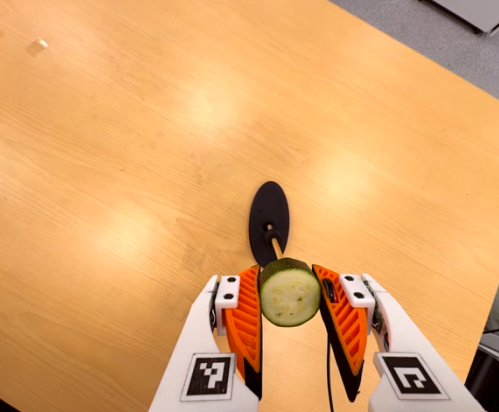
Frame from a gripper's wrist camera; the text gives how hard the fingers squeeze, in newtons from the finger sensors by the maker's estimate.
{"total": 12.2, "left": 11.6, "right": 12.8}